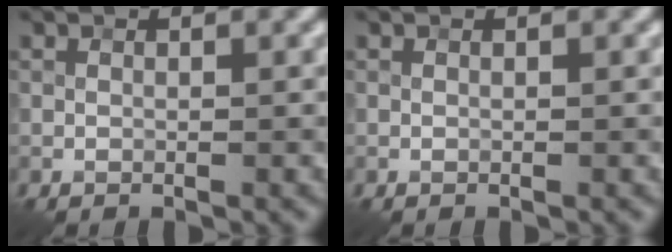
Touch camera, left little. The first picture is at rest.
{"total": 0.0}